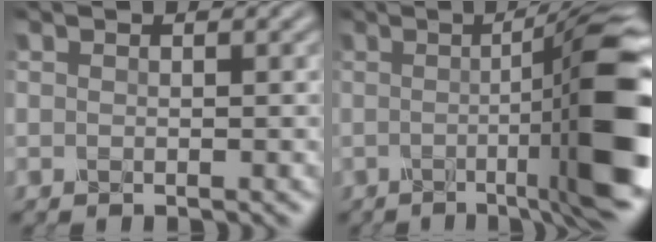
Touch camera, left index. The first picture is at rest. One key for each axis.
{"total": 15.0, "fx": -0.7, "fy": 3.4, "fz": 14.6, "tx": -0.149, "ty": 0.001, "tz": -0.010}